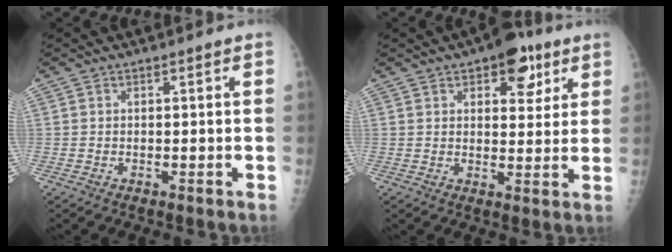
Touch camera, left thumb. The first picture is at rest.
{"total": 8.9, "force": [4.8, 4.7, 5.8], "torque": [-0.041, -0.017, 0.060]}